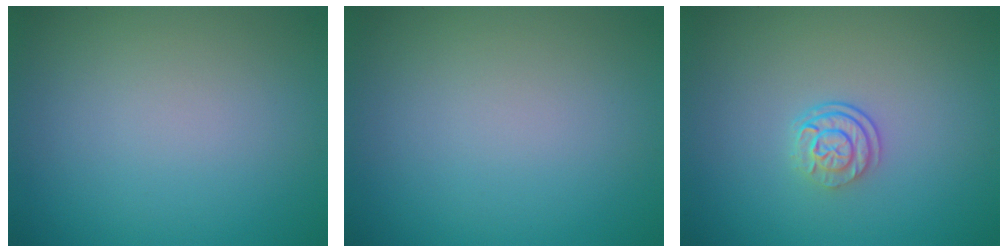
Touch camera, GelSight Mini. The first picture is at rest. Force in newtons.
{"total": 0.0}
{"total": 2.4, "press": 1.8, "slide": 1.6}